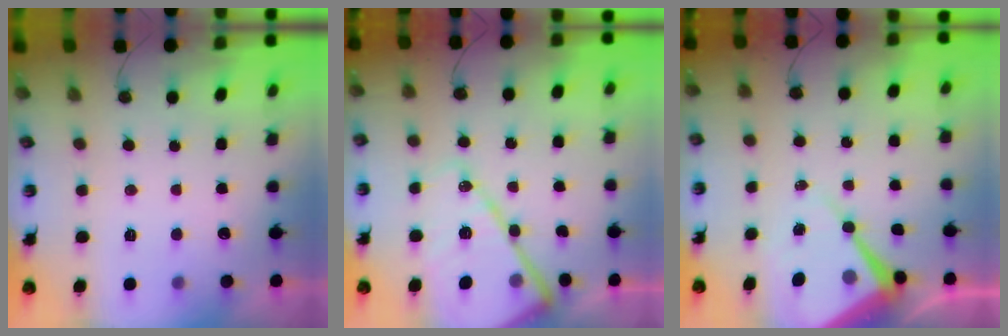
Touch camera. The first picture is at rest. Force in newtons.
{"total": 17.7, "press": 17.6, "slide": 1.9}
{"total": 10.9, "press": 10.9, "slide": 0.9}